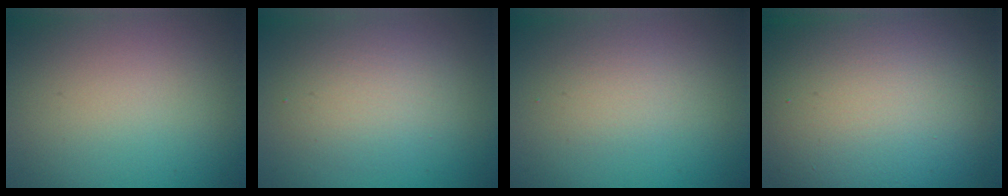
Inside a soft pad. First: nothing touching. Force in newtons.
{"total": 3.0, "press": 3.0, "slide": 0.1}
{"total": 1.6, "press": 1.6, "slide": 0.1}
{"total": 16.1, "press": 16.1, "slide": 0.6}